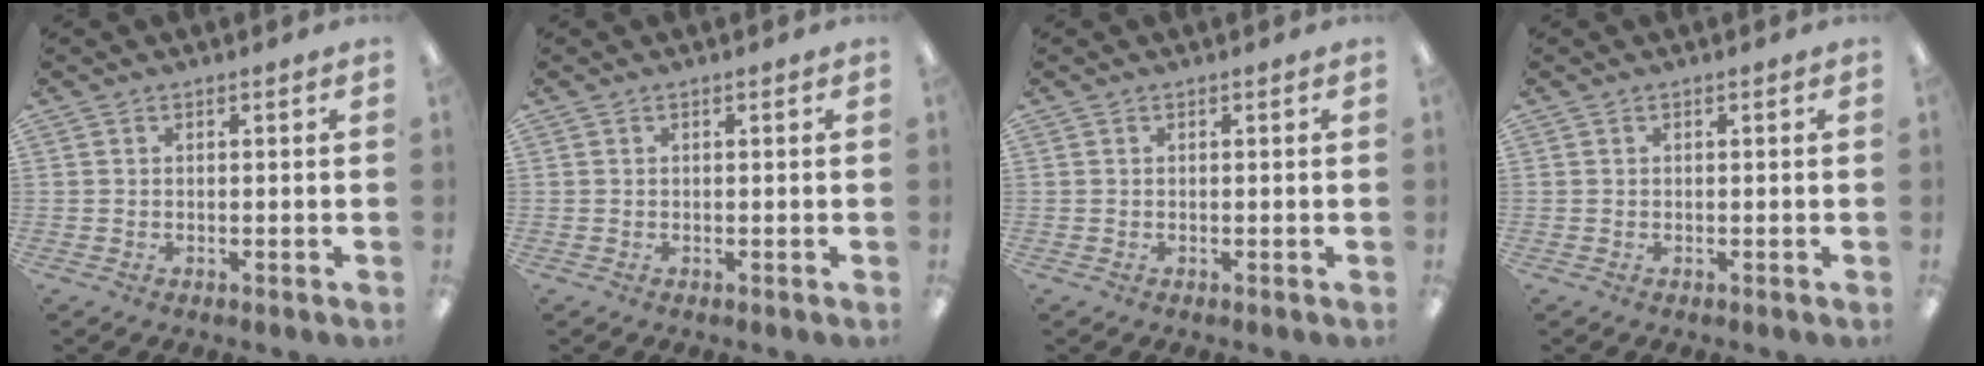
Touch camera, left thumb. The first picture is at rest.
{"total": 0.0}
{"total": 0.0}
{"total": 0.0}